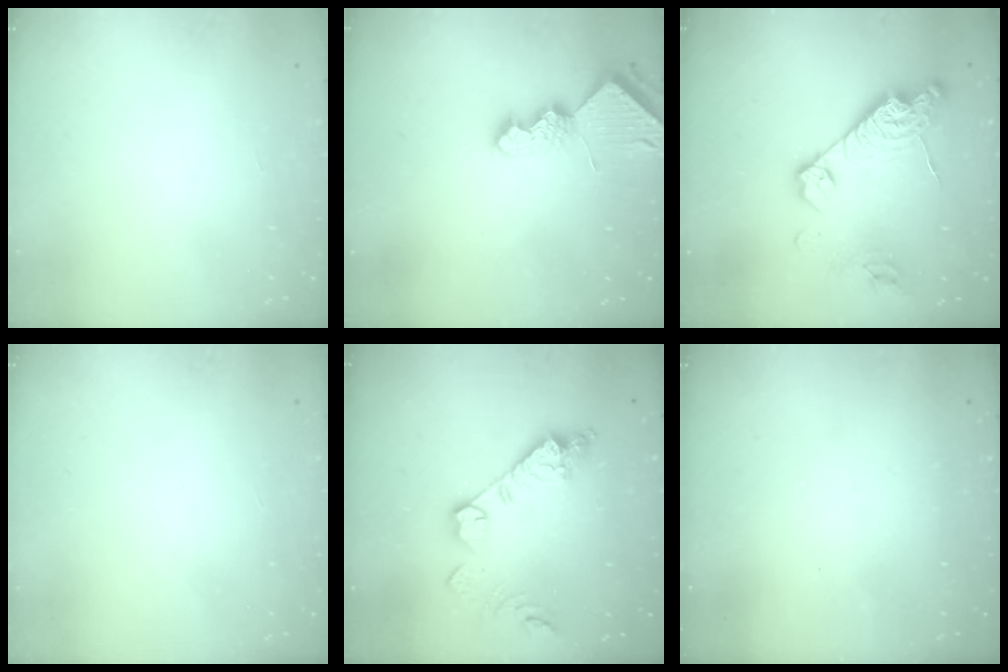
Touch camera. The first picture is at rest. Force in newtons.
{"total": 7.3, "press": 7.2, "slide": 0.9}
{"total": 16.0, "press": 15.9, "slide": 1.3}
{"total": 0.0}
{"total": 15.0, "press": 14.9, "slide": 1.4}
{"total": 0.0}